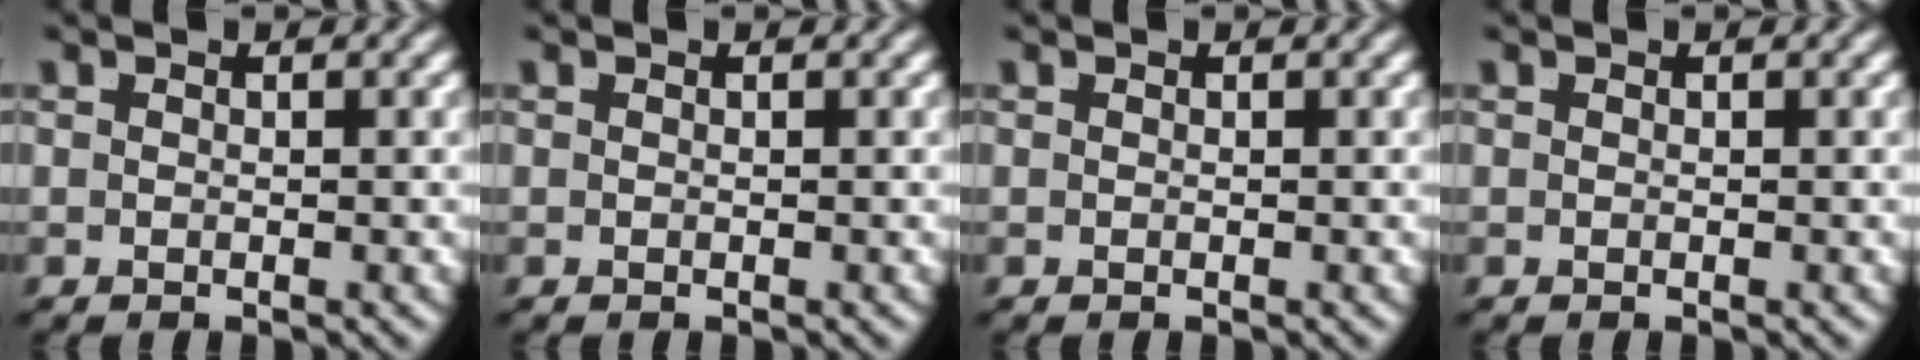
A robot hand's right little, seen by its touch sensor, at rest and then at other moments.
{"total": 0.0}
{"total": 0.0}
{"total": 0.0}